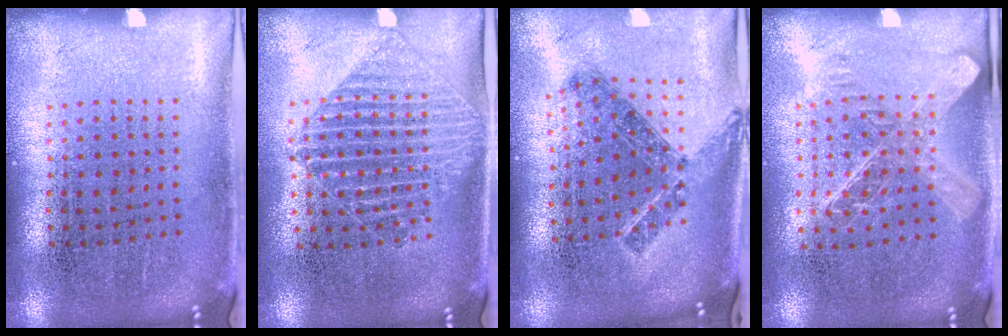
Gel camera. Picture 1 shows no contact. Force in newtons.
{"total": 1.4, "press": 1.3, "slide": 0.7}
{"total": 1.1, "press": 0.9, "slide": 0.7}
{"total": 1.5, "press": 1.3, "slide": 0.8}